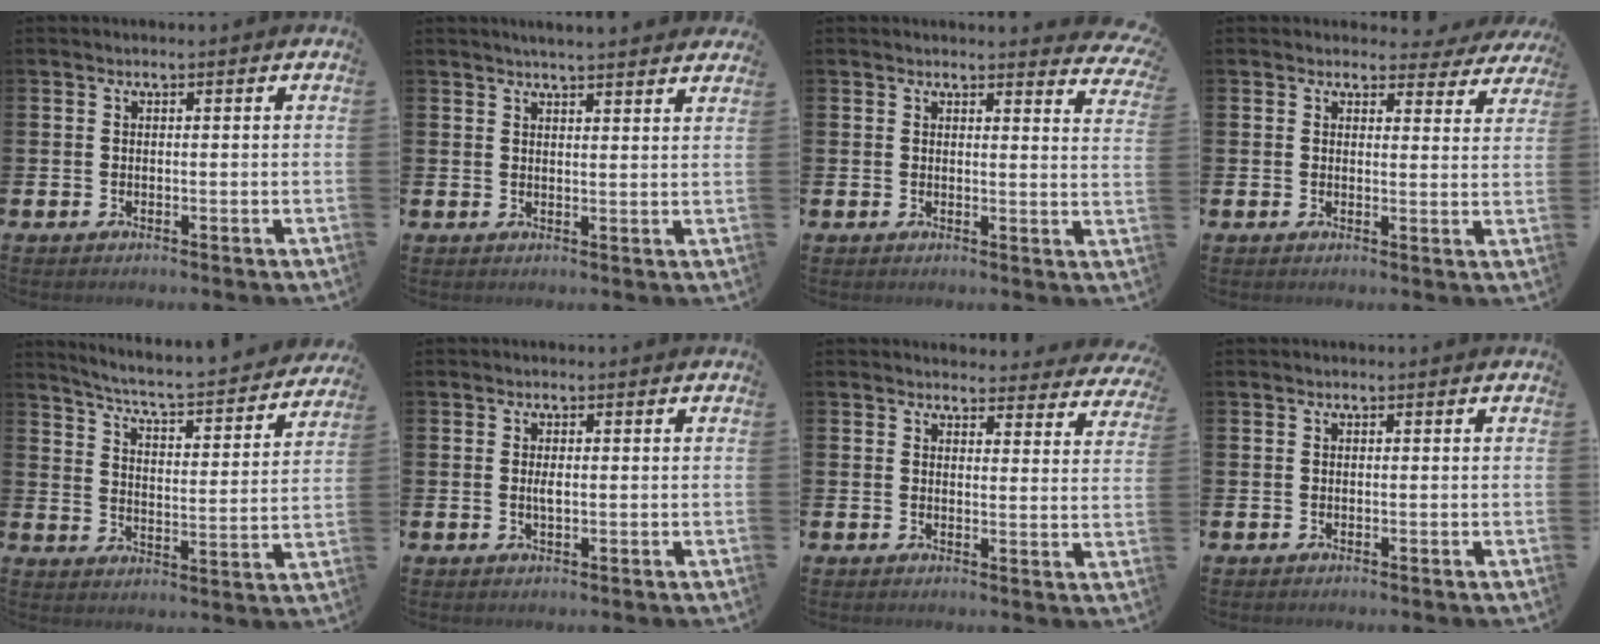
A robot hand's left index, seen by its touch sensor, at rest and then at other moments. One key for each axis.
{"total": 3.4, "fx": 3.3, "fy": -0.3, "fz": 0.4, "tx": -0.012, "ty": -0.014, "tz": 0.060}
{"total": 2.6, "fx": 2.6, "fy": 0.1, "fz": 0.1, "tx": 0.009, "ty": -0.022, "tz": 0.043}
{"total": 2.8, "fx": 2.5, "fy": 1.2, "fz": 0.2, "tx": 0.004, "ty": -0.015, "tz": 0.041}
{"total": 5.3, "fx": 5.0, "fy": 0.1, "fz": 1.9, "tx": -0.066, "ty": -0.046, "tz": 0.076}
{"total": 1.4, "fx": 0.2, "fy": 0.5, "fz": 1.4, "tx": -0.020, "ty": 0.000, "tz": -0.001}
{"total": 3.4, "fx": 3.3, "fy": 0.9, "fz": 0.0, "tx": 0.000, "ty": -0.022, "tz": 0.056}
{"total": 0.0}